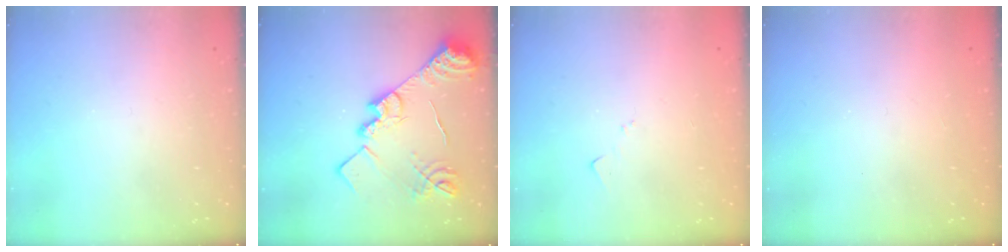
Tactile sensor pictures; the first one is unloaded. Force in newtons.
{"total": 19.6, "press": 19.5, "slide": 1.6}
{"total": 5.3, "press": 5.3, "slide": 0.6}
{"total": 0.9, "press": 0.9, "slide": 0.1}